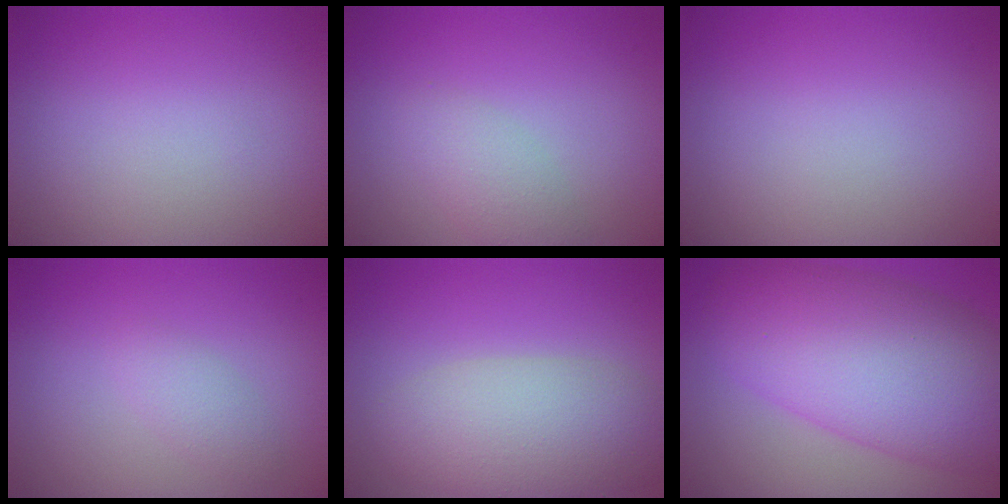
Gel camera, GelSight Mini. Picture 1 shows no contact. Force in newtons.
{"total": 2.3, "press": 2.3, "slide": 0.0}
{"total": 0.0}
{"total": 1.5, "press": 1.5, "slide": 0.0}
{"total": 6.1, "press": 6.0, "slide": 0.5}
{"total": 11.9, "press": 11.9, "slide": 0.4}